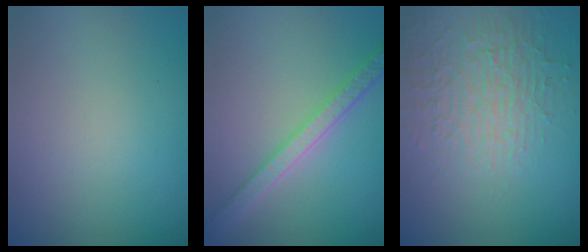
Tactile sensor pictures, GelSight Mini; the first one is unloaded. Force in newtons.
{"total": 4.4, "press": 3.4, "slide": 2.7}
{"total": 4.2, "press": 3.8, "slide": 1.9}